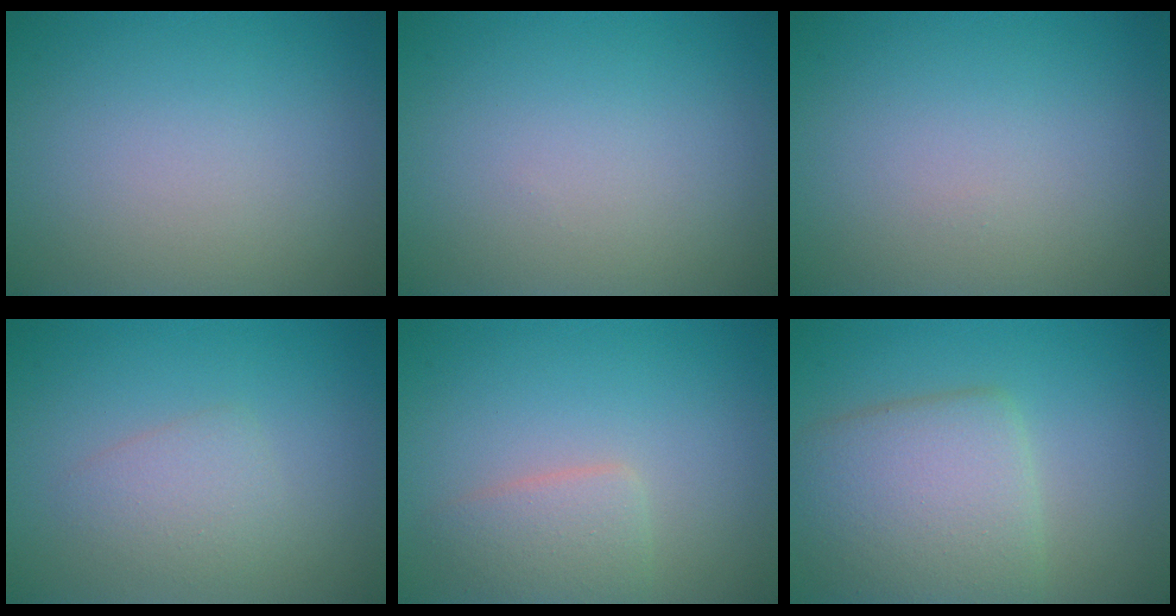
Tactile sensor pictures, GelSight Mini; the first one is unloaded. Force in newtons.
{"total": 0.0}
{"total": 0.0}
{"total": 2.1, "press": 2.1, "slide": 0.1}
{"total": 2.4, "press": 2.4, "slide": 0.1}
{"total": 6.3, "press": 6.3, "slide": 0.2}